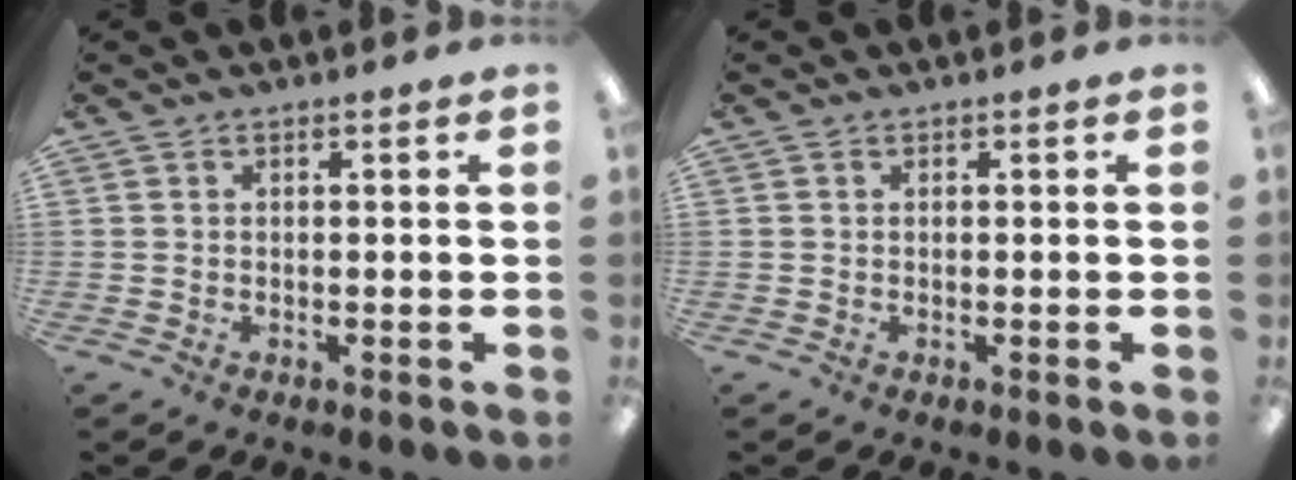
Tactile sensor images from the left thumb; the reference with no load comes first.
{"total": 0.0}